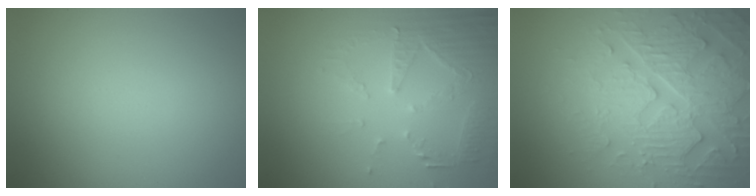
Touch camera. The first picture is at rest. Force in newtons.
{"total": 5.4, "press": 3.8, "slide": 3.8}
{"total": 5.5, "press": 5.3, "slide": 1.4}